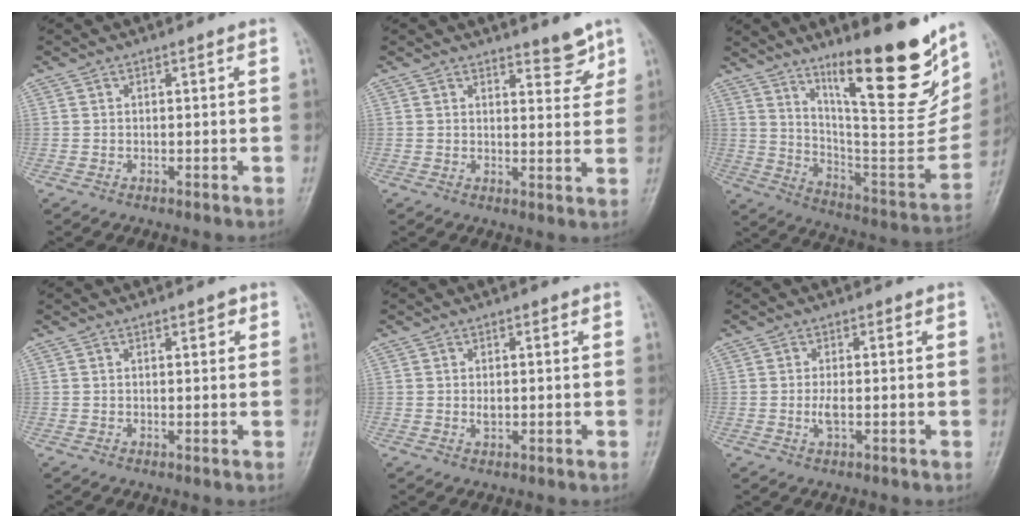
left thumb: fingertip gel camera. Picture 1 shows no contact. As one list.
[{"total": 4.1, "force": [3.4, 1.4, 2.0], "torque": [-0.010, -0.027, 0.046]}, {"total": 25.2, "force": [15.7, 5.9, 18.8], "torque": [-0.244, -0.087, 0.258]}, {"total": 1.9, "force": [1.0, 0.8, 1.4], "torque": [-0.011, -0.002, 0.011]}, {"total": 1.4, "force": [0.1, 0.9, 1.1], "torque": [-0.014, -0.002, 0.002]}, {"total": 2.2, "force": [-0.2, 0.8, 2.0], "torque": [-0.045, -0.004, -0.006]}]